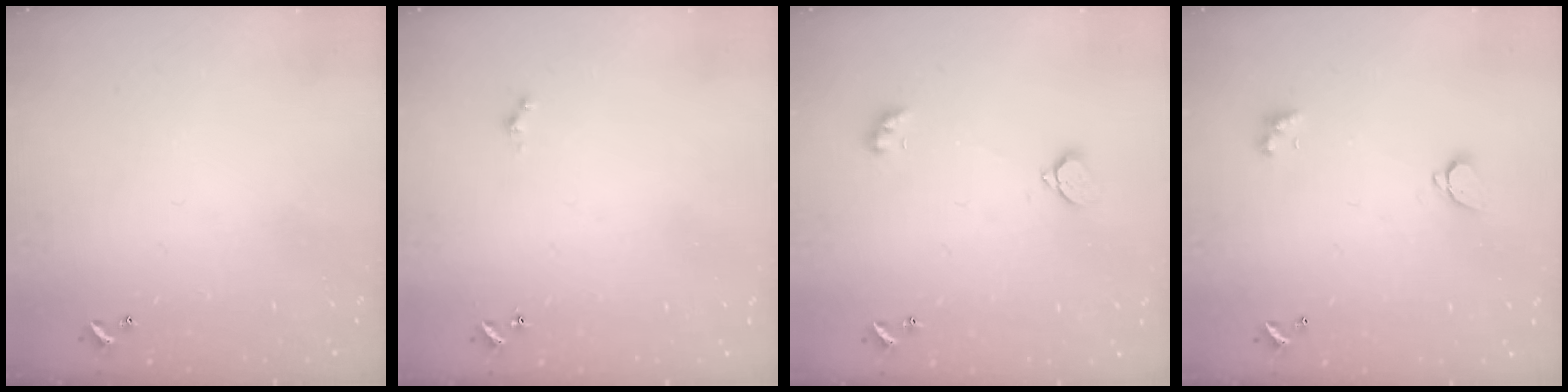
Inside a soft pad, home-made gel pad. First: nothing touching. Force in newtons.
{"total": 0.0}
{"total": 2.4, "press": 2.3, "slide": 0.8}
{"total": 1.7, "press": 1.7, "slide": 0.3}